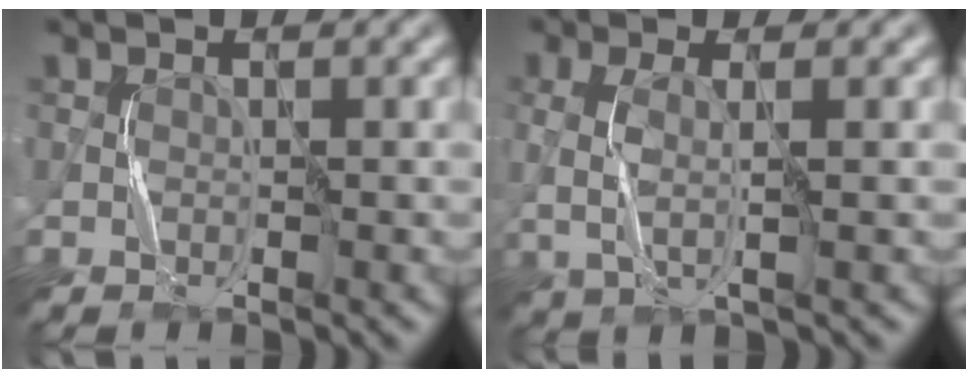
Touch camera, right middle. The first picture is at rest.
{"total": 2.8, "force": [0.1, 0.8, 2.7], "torque": [-0.064, -0.002, 0.003]}